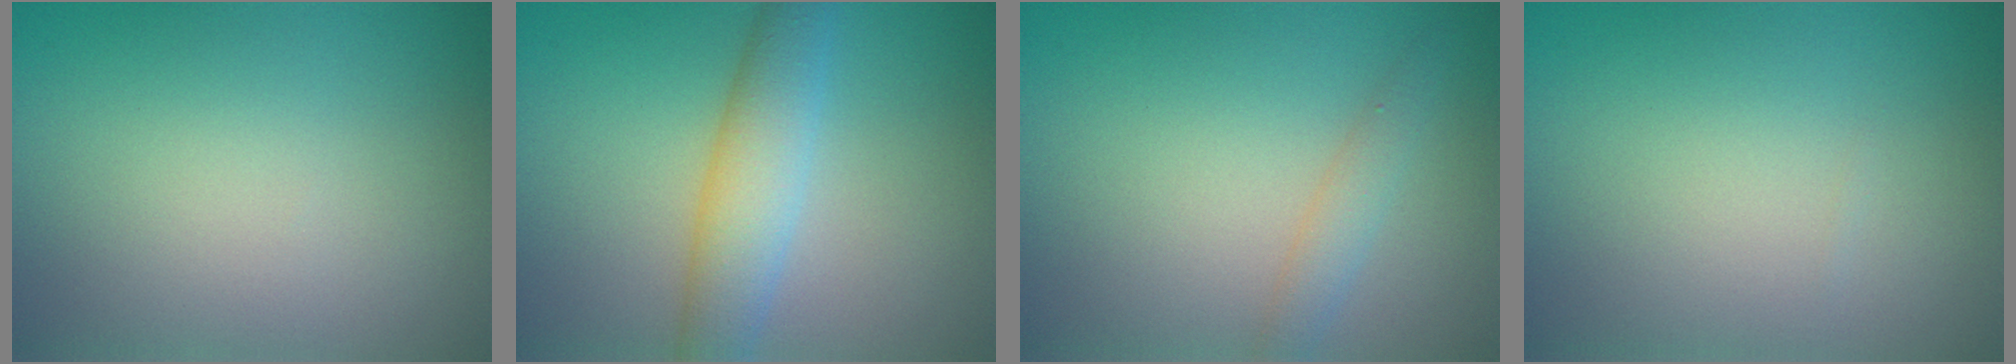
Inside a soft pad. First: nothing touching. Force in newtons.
{"total": 4.5, "press": 4.4, "slide": 0.3}
{"total": 1.7, "press": 1.7, "slide": 0.1}
{"total": 0.0}